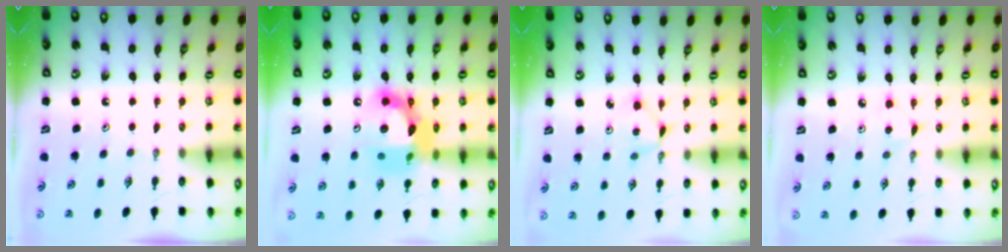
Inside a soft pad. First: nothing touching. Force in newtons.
{"total": 16.1, "press": 16.0, "slide": 1.4}
{"total": 1.9, "press": 1.9, "slide": 0.2}
{"total": 2.8, "press": 2.8, "slide": 0.4}